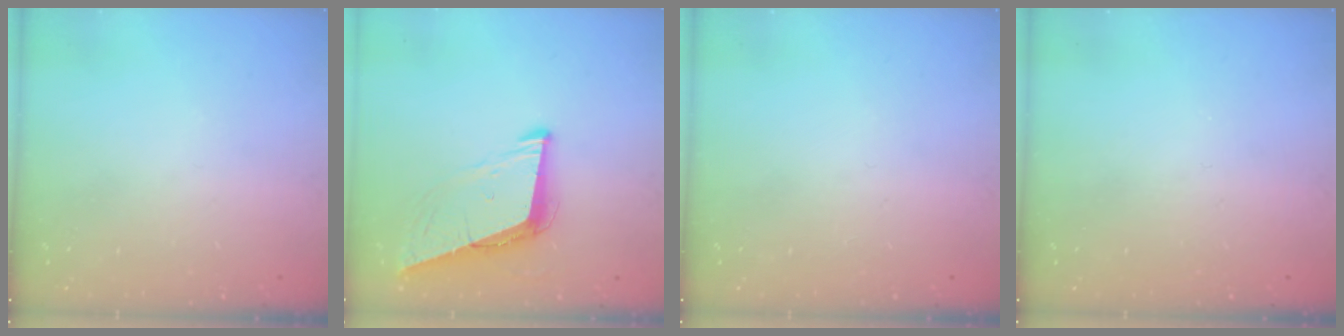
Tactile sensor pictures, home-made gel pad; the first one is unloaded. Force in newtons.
{"total": 8.9, "press": 8.2, "slide": 3.5}
{"total": 0.0}
{"total": 0.0}